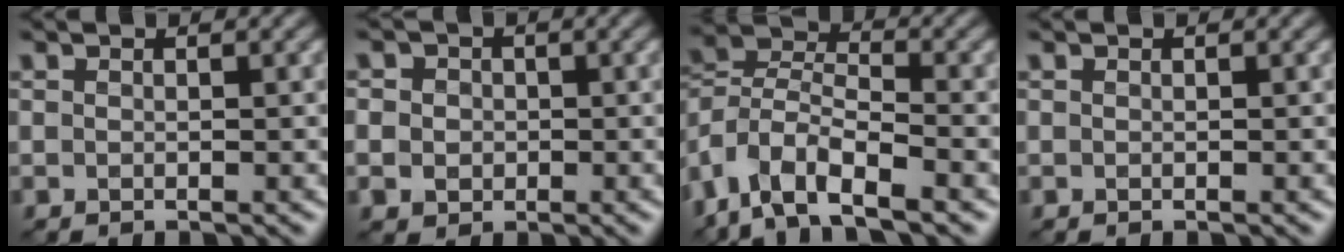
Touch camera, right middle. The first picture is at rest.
{"total": 3.7, "force": [0.2, 3.4, 1.4], "torque": [-0.012, 0.019, -0.022]}
{"total": 8.9, "force": [-5.9, 3.7, 5.5], "torque": [-0.101, 0.001, -0.124]}
{"total": 0.0}